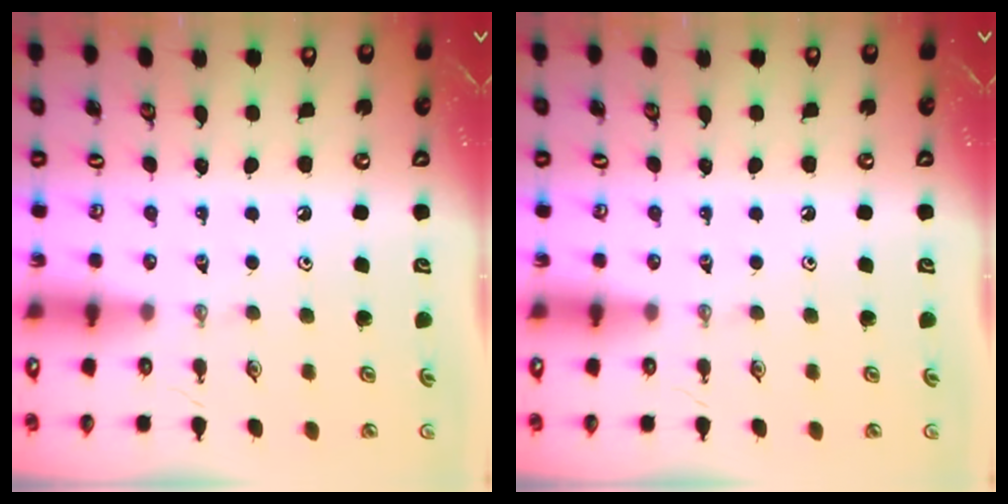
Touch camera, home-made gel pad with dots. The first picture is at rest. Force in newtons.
{"total": 0.0}